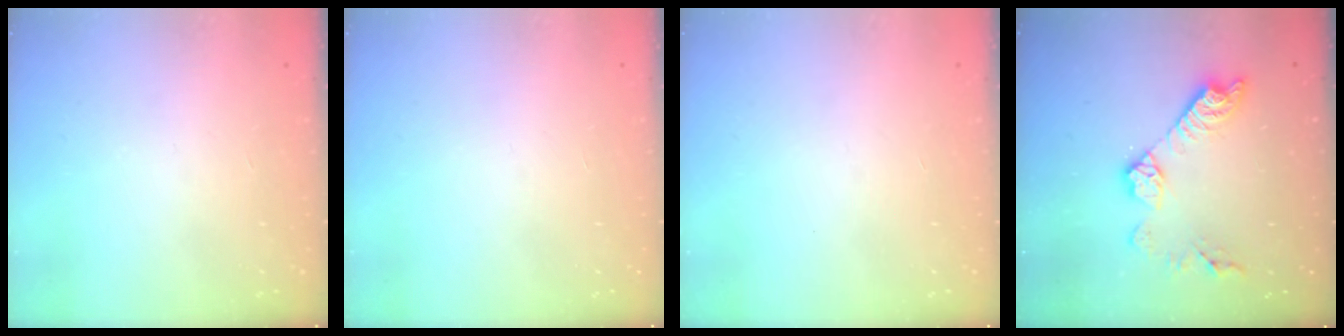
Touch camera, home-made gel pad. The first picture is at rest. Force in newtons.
{"total": 0.0}
{"total": 0.0}
{"total": 12.3, "press": 12.2, "slide": 0.6}